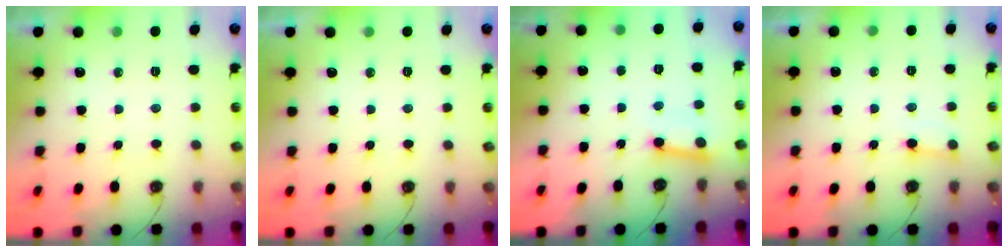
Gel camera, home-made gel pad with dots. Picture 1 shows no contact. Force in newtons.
{"total": 0.0}
{"total": 8.7, "press": 8.7, "slide": 0.5}
{"total": 5.4, "press": 5.4, "slide": 0.8}